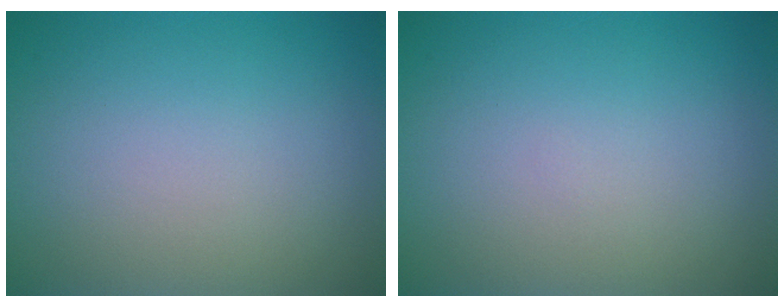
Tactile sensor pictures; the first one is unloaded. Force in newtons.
{"total": 0.0}